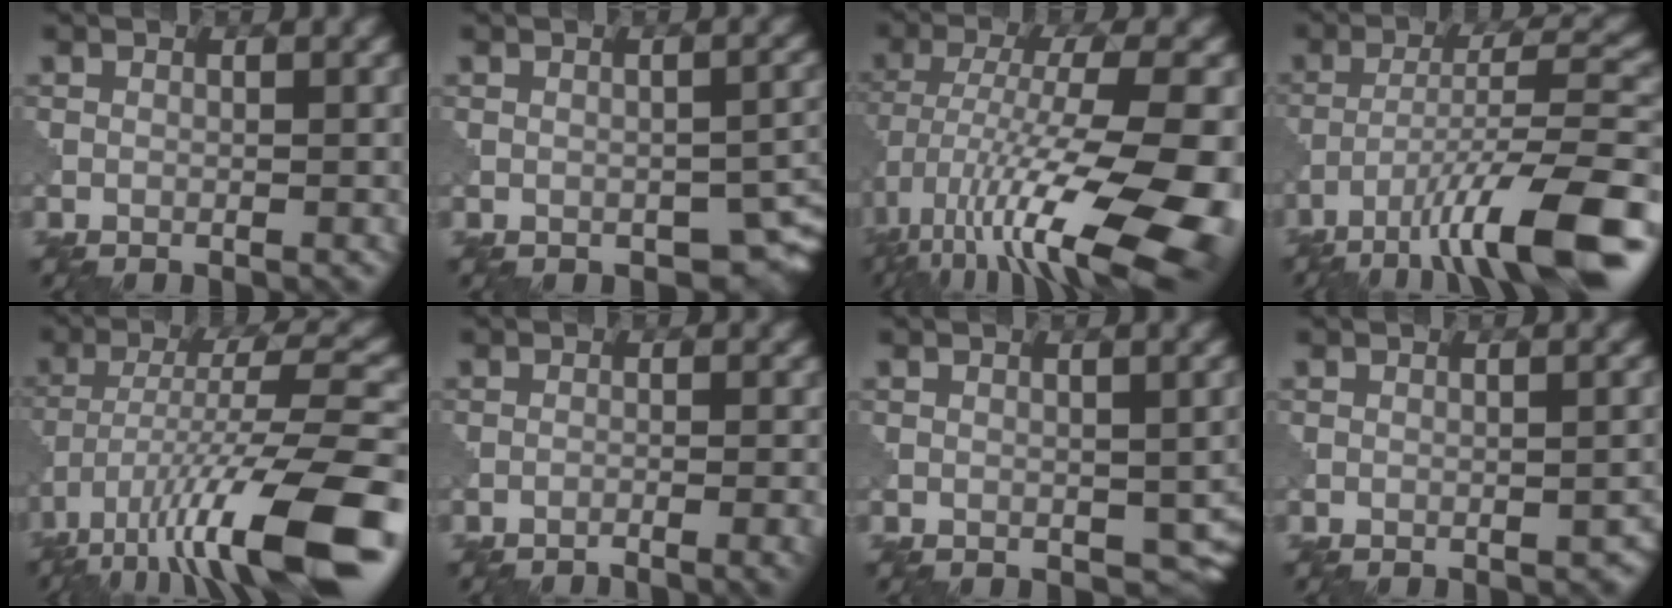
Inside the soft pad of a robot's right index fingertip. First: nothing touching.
{"total": 3.4, "force": [-1.5, 2.1, 2.2], "torque": [-0.017, -0.013, -0.010]}
{"total": 15.9, "force": [-6.8, 5.6, 13.2], "torque": [-0.226, -0.013, -0.101]}
{"total": 12.6, "force": [-7.6, 2.6, 9.7], "torque": [-0.155, 0.008, -0.125]}
{"total": 13.8, "force": [-7.6, 3.3, 11.0], "torque": [-0.200, 0.007, -0.127]}
{"total": 3.4, "force": [-2.5, 0.6, 2.2], "torque": [-0.029, 0.009, -0.045]}
{"total": 3.4, "force": [-0.3, 2.5, 2.3], "torque": [-0.030, -0.016, 0.003]}
{"total": 1.3, "force": [-1.0, 0.5, 0.5], "torque": [-0.005, 0.005, -0.008]}